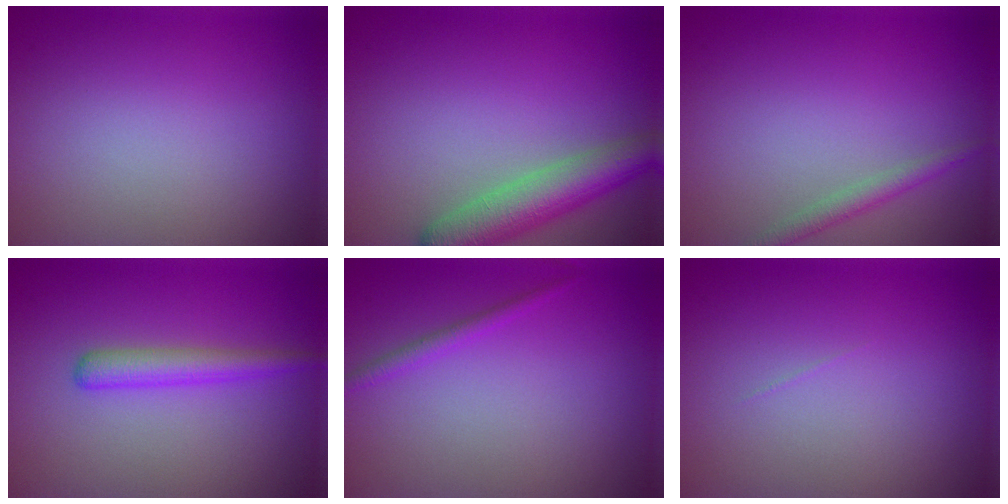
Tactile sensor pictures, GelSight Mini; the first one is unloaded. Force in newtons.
{"total": 5.3, "press": 5.3, "slide": 0.3}
{"total": 1.6, "press": 1.6, "slide": 0.1}
{"total": 2.5, "press": 2.5, "slide": 0.1}
{"total": 1.2, "press": 1.1, "slide": 0.1}
{"total": 0.0}